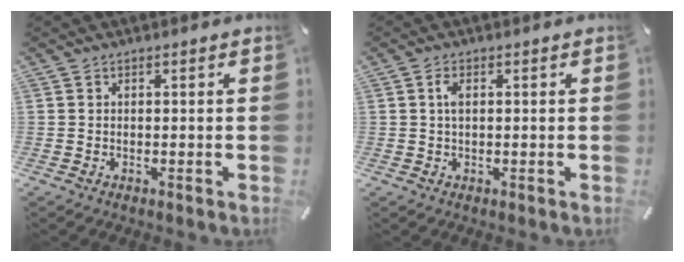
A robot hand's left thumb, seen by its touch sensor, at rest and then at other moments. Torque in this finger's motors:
{"motor_torque": [0.46, 0.94, 0.30, -0.50, 0.16]}